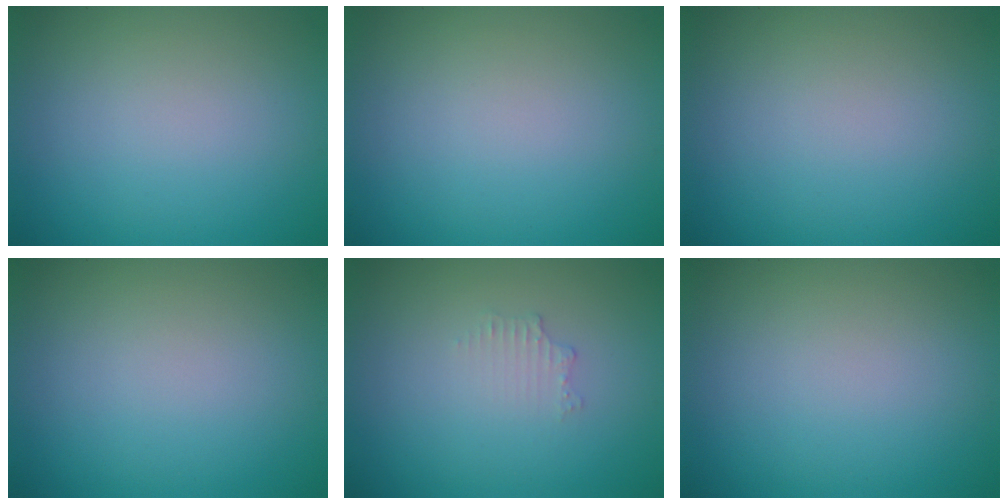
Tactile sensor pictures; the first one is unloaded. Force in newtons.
{"total": 0.0}
{"total": 0.0}
{"total": 0.0}
{"total": 0.6, "press": 0.4, "slide": 0.3}
{"total": 0.0}